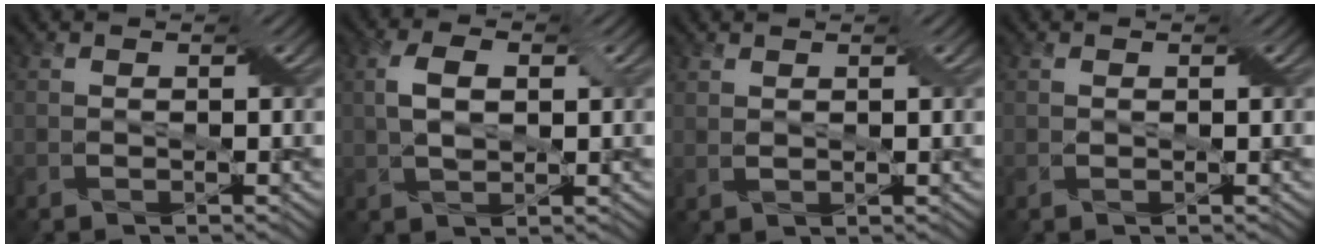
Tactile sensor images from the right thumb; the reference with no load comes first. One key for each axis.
{"total": 4.4, "fx": 0.9, "fy": 2.3, "fz": 3.7, "tx": -0.083, "ty": 0.005, "tz": 0.015}
{"total": 1.3, "fx": 1.0, "fy": 0.4, "fz": 0.7, "tx": -0.022, "ty": 0.002, "tz": 0.023}
{"total": 0.0}